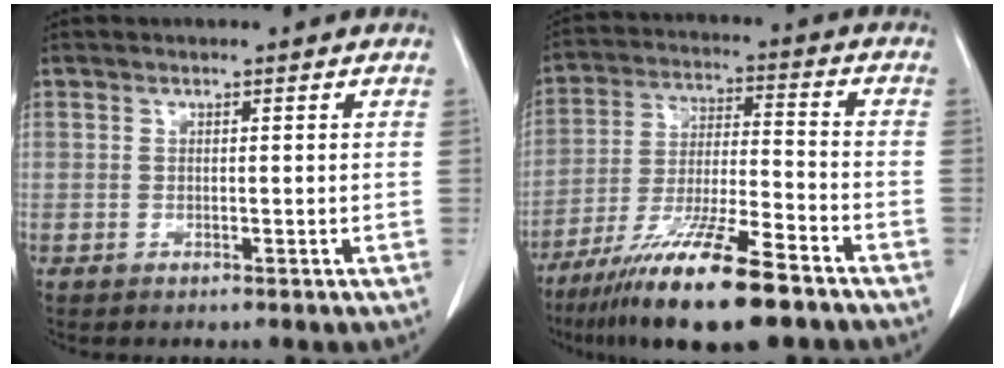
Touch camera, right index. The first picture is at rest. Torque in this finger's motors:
{"motor_torque": [1.06, -1.08, 0.76, 0.21]}